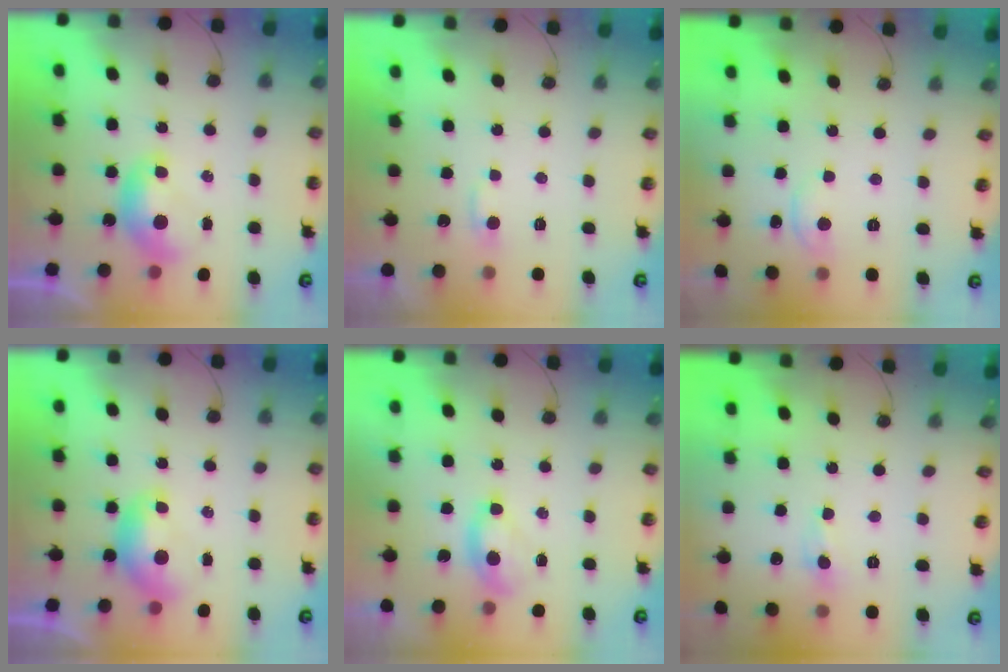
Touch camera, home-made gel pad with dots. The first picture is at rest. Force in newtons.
{"total": 3.6, "press": 3.6, "slide": 0.2}
{"total": 0.9, "press": 0.8, "slide": 0.4}
{"total": 0.0}
{"total": 2.1, "press": 2.0, "slide": 0.7}
{"total": 0.6, "press": 0.5, "slide": 0.4}